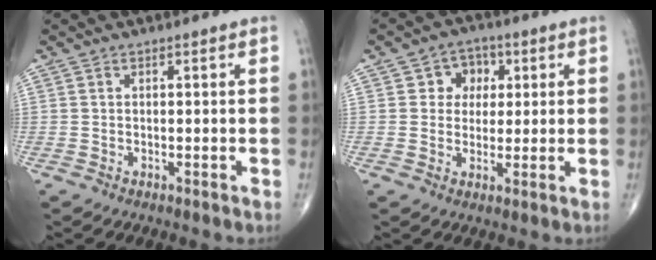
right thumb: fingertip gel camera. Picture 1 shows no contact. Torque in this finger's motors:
{"motor_torque": [-0.43, 0.56, 0.04, 0.14, 0.02]}